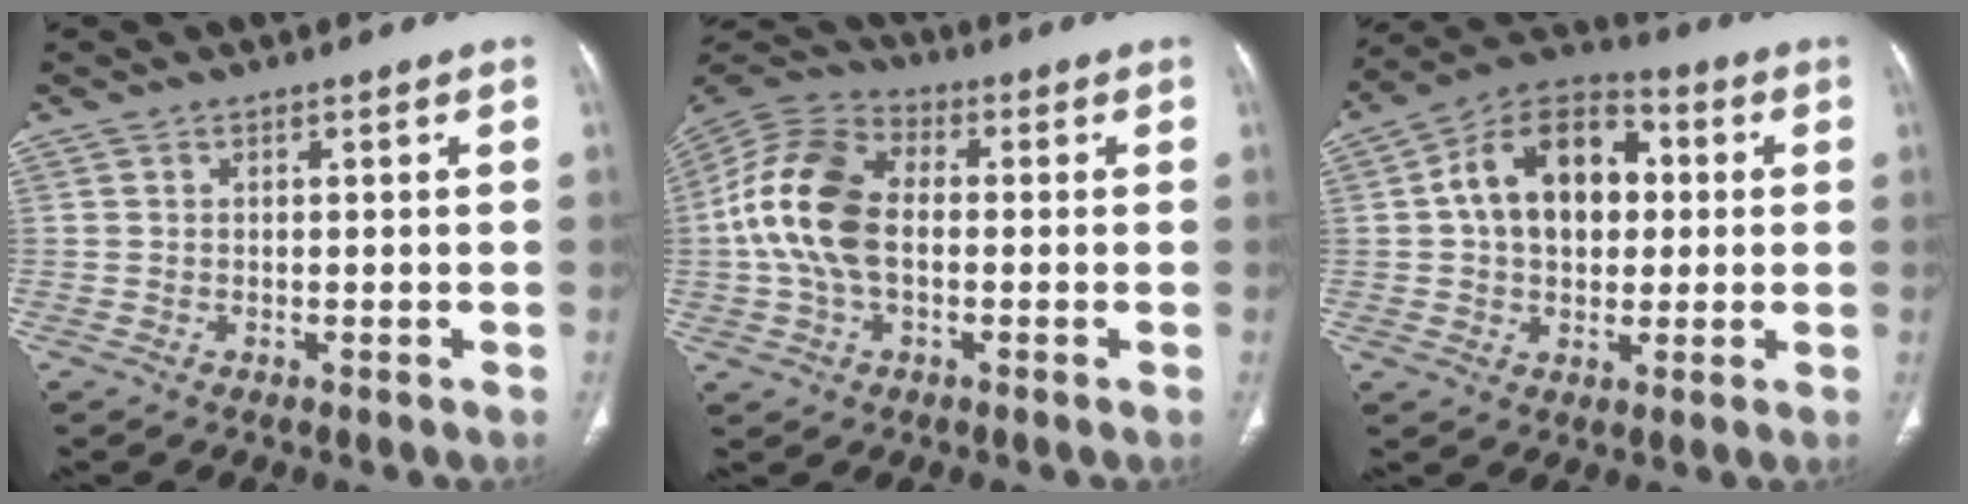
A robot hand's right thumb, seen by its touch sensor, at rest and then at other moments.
{"total": 14.4, "force": [-0.5, 9.2, 11.0], "torque": [-0.218, 0.032, -0.019]}
{"total": 16.1, "force": [2.1, 11.0, 11.5], "torque": [-0.149, 0.025, 0.023]}